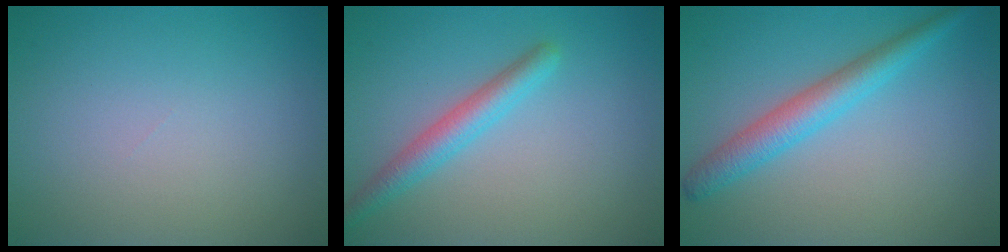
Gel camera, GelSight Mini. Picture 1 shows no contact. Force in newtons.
{"total": 2.9, "press": 2.9, "slide": 0.2}
{"total": 3.6, "press": 3.6, "slide": 0.0}